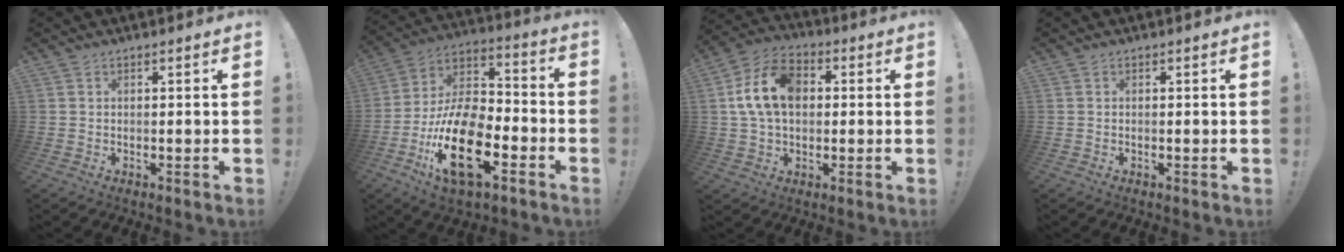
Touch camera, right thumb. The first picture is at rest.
{"total": 21.8, "force": [-9.6, 10.3, 16.5], "torque": [-0.327, 0.054, -0.160]}
{"total": 14.3, "force": [2.2, 10.0, 10.0], "torque": [-0.189, 0.012, 0.044]}
{"total": 0.0}